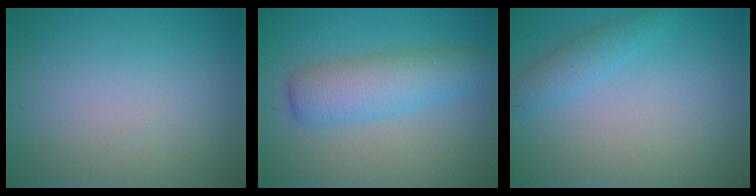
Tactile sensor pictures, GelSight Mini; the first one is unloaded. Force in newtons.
{"total": 4.9, "press": 4.9, "slide": 0.1}
{"total": 2.0, "press": 2.0, "slide": 0.0}